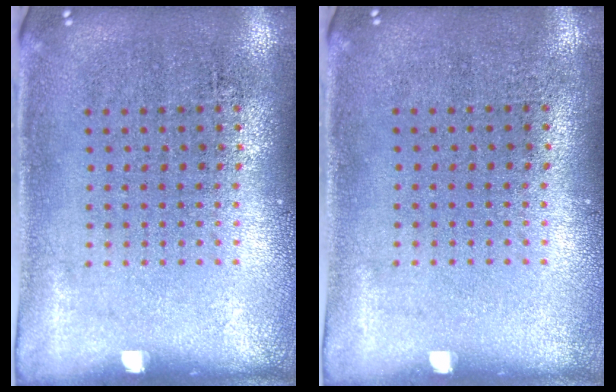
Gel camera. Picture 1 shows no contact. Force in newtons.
{"total": 0.0}